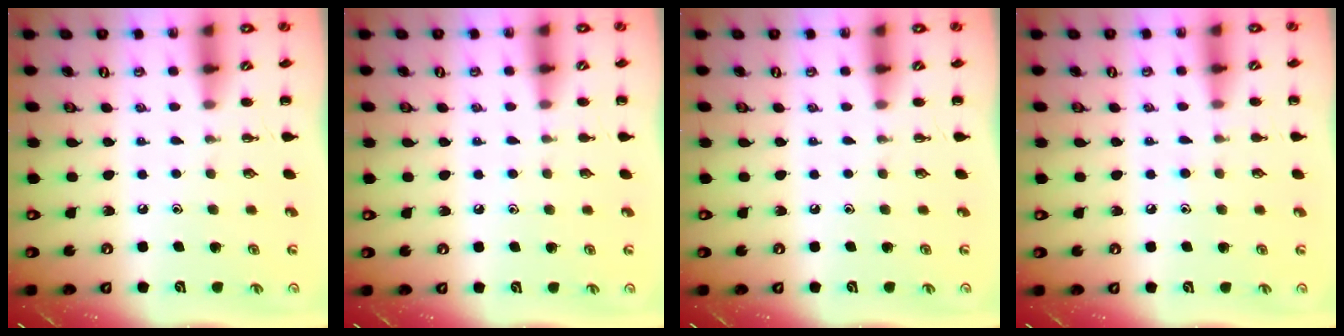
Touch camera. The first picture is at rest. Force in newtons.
{"total": 3.8, "press": 3.6, "slide": 1.3}
{"total": 0.0}
{"total": 6.0, "press": 5.6, "slide": 2.1}